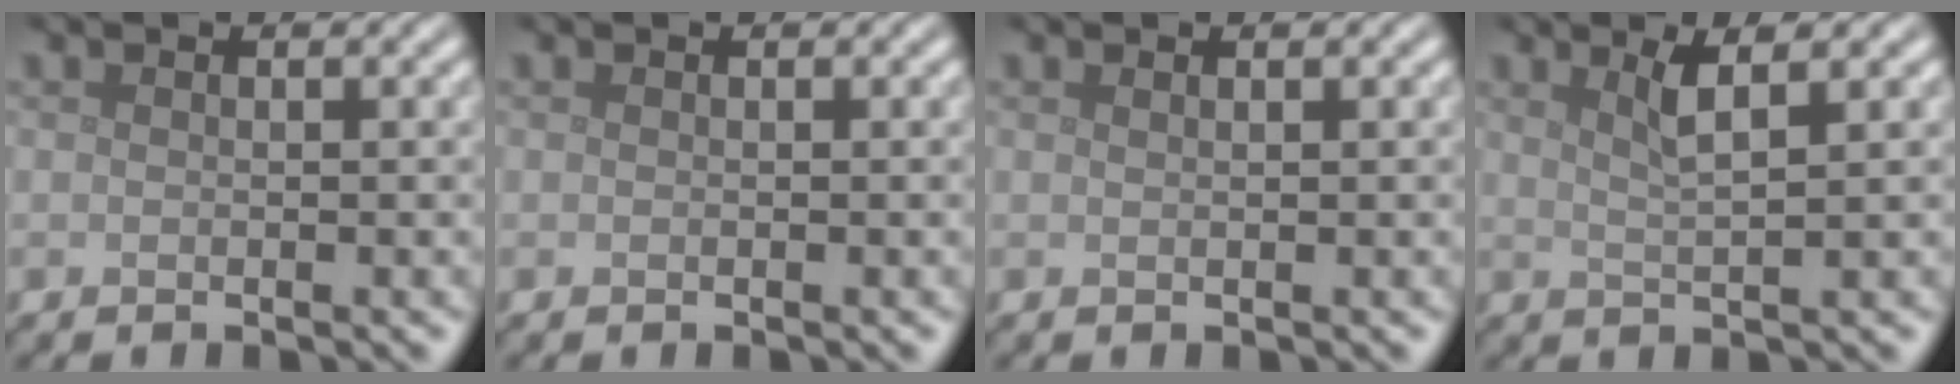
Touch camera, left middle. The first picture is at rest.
{"total": 0.0}
{"total": 0.5, "force": [0.3, 0.2, 0.4], "torque": [0.001, 0.000, 0.001]}
{"total": 2.4, "force": [1.2, 0.5, 2.1], "torque": [-0.032, 0.002, 0.019]}